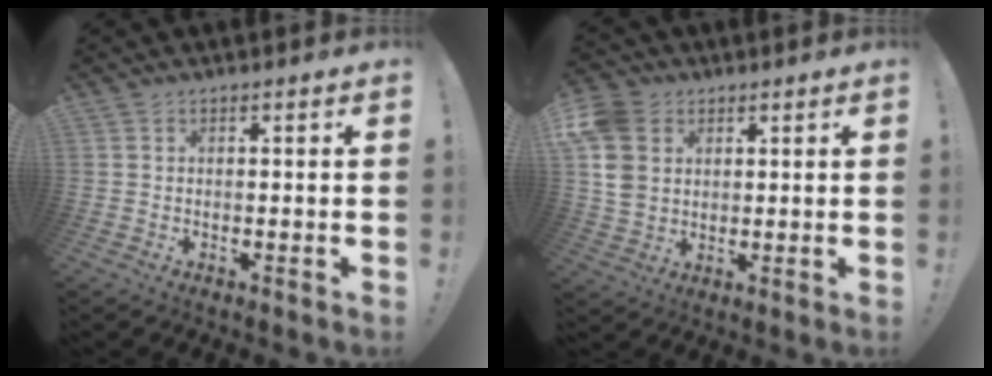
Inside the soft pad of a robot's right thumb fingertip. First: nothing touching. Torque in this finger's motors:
{"motor_torque": [0.95, 1.06, 0.10, -0.29, -0.04]}